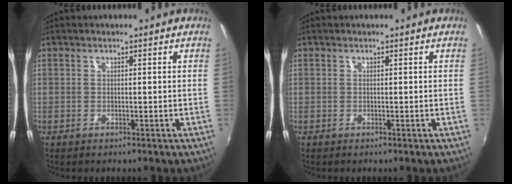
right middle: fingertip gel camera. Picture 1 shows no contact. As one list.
[{"total": 0.0}]